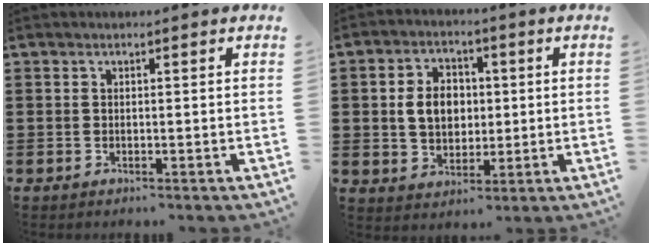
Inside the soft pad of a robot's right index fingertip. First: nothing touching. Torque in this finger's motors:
{"motor_torque": [0.43, 0.00, 0.26, 0.07]}